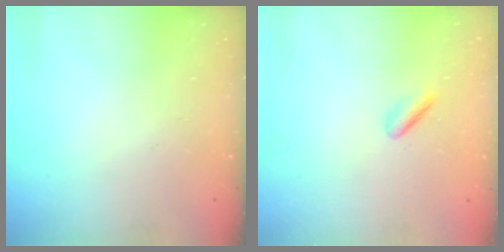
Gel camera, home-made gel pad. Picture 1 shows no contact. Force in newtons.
{"total": 2.3, "press": 2.2, "slide": 0.8}